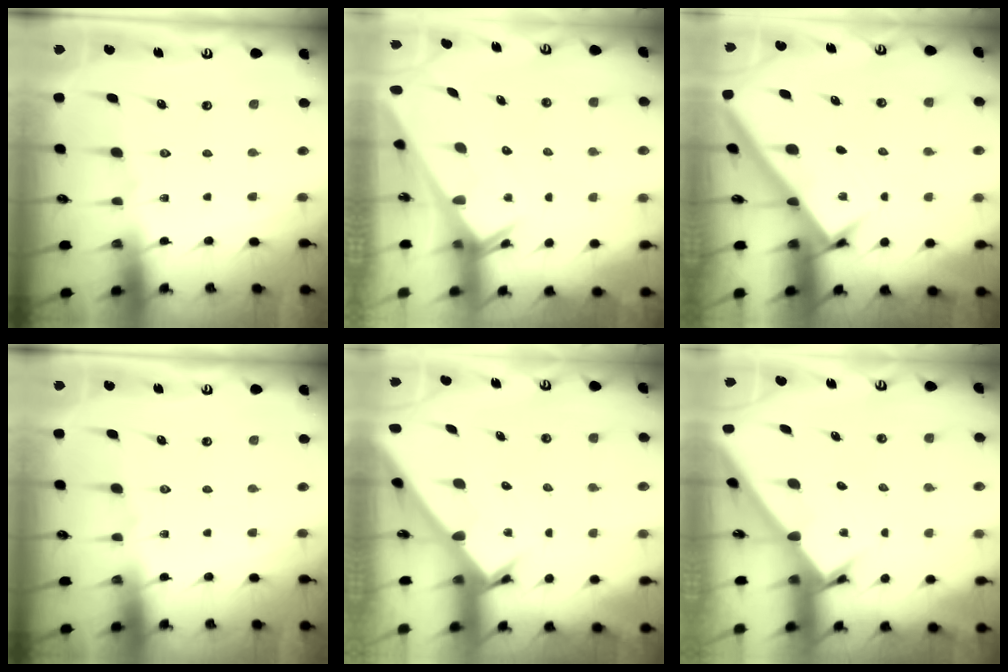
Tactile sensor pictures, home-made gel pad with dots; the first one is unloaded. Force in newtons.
{"total": 2.5, "press": 2.5, "slide": 0.1}
{"total": 2.9, "press": 2.9, "slide": 0.4}
{"total": 0.0}
{"total": 2.4, "press": 2.4, "slide": 0.2}
{"total": 1.9, "press": 1.9, "slide": 0.2}